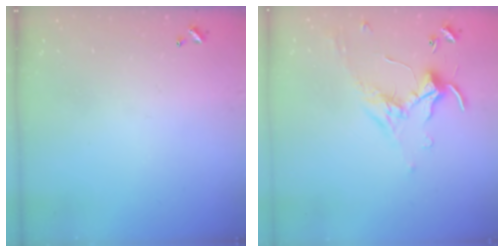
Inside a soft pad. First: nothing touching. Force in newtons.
{"total": 0.0}